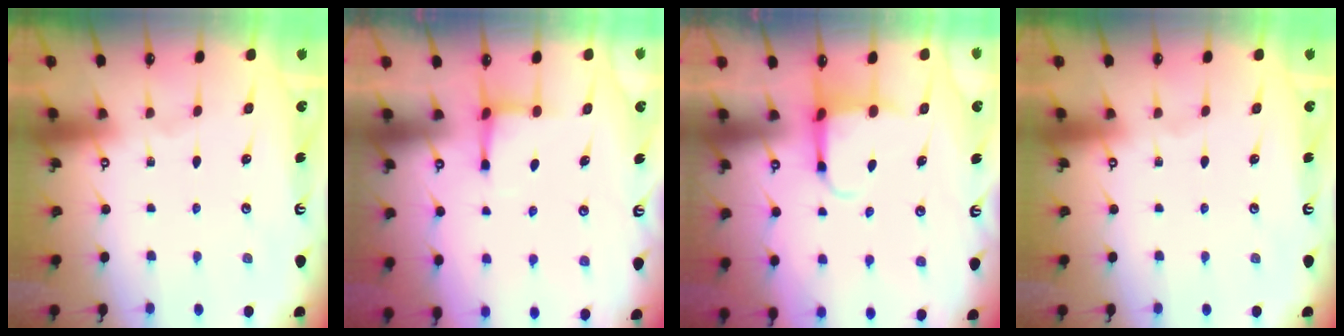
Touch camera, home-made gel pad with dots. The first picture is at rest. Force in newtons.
{"total": 3.3, "press": 3.3, "slide": 0.3}
{"total": 4.0, "press": 3.9, "slide": 1.0}
{"total": 0.0}